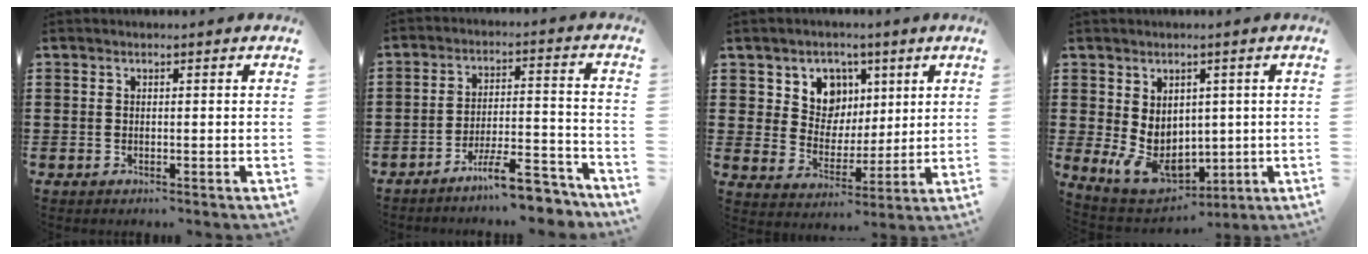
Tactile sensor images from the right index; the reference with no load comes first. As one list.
[{"total": 9.3, "force": [-7.8, 1.1, 4.9], "torque": [-0.074, 0.019, -0.144]}, {"total": 7.4, "force": [3.8, 6.2, 1.6], "torque": [-0.058, -0.005, 0.067]}, {"total": 7.0, "force": [0.3, 5.9, 3.8], "torque": [-0.078, 0.003, 0.010]}]